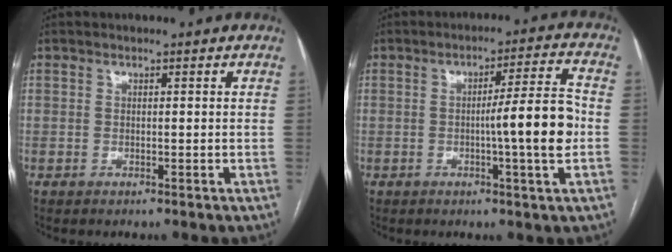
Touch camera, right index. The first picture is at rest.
{"total": 9.1, "force": [-1.3, -0.6, 9.0], "torque": [-0.127, 0.005, -0.021]}